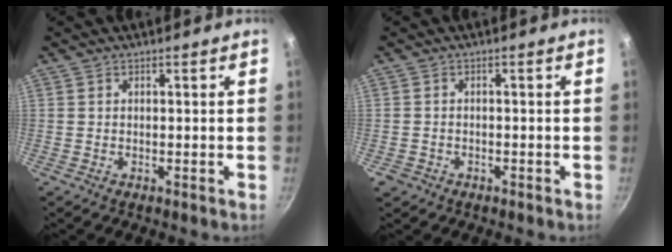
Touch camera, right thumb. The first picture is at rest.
{"total": 1.9, "force": [-1.0, 1.5, 0.6], "torque": [-0.019, 0.010, -0.009]}